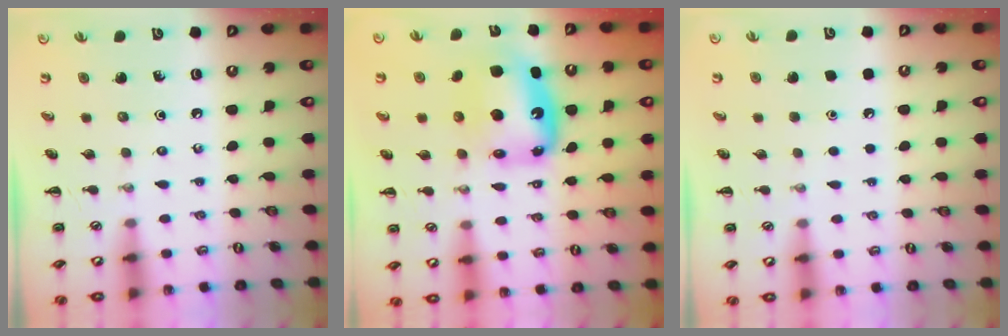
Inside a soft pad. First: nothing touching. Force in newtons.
{"total": 10.2, "press": 9.8, "slide": 2.9}
{"total": 1.8, "press": 1.7, "slide": 0.1}